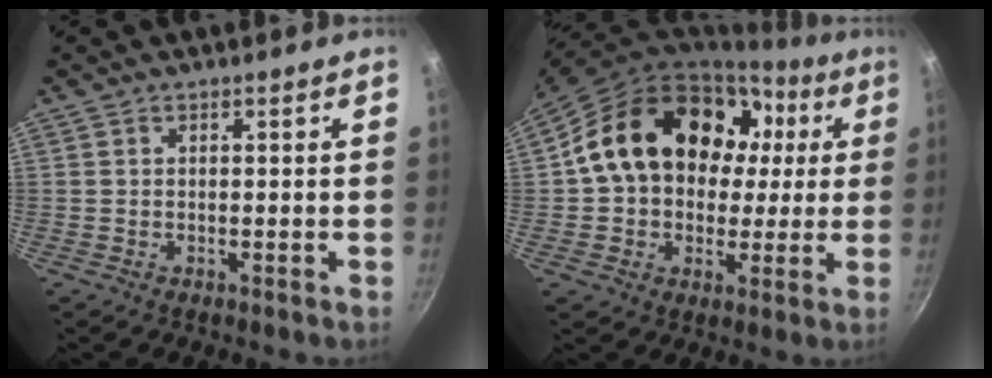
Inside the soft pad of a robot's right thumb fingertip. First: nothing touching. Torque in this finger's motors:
{"motor_torque": [2.44, 2.56, 0.88, -0.51, 0.25]}